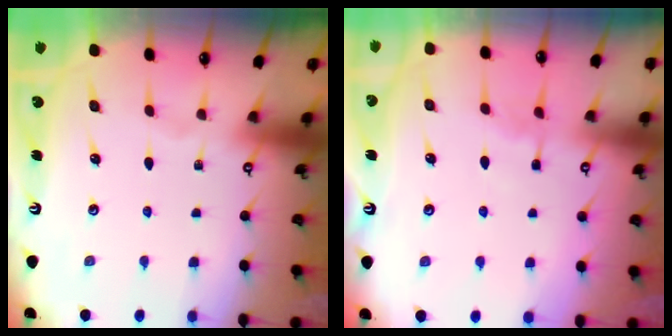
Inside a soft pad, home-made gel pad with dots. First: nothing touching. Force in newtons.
{"total": 3.4, "press": 3.3, "slide": 0.6}